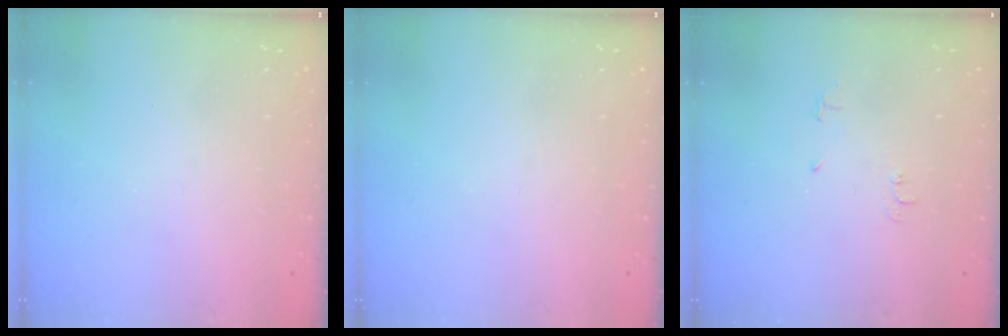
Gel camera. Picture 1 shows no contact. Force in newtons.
{"total": 0.0}
{"total": 4.7, "press": 4.7, "slide": 0.7}